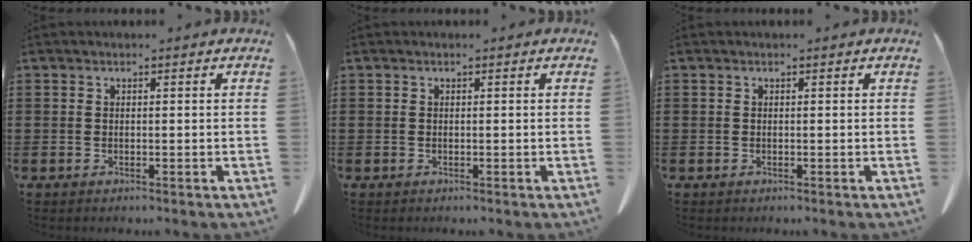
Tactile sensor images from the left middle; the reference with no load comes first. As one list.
[{"total": 0.0}, {"total": 0.0}]